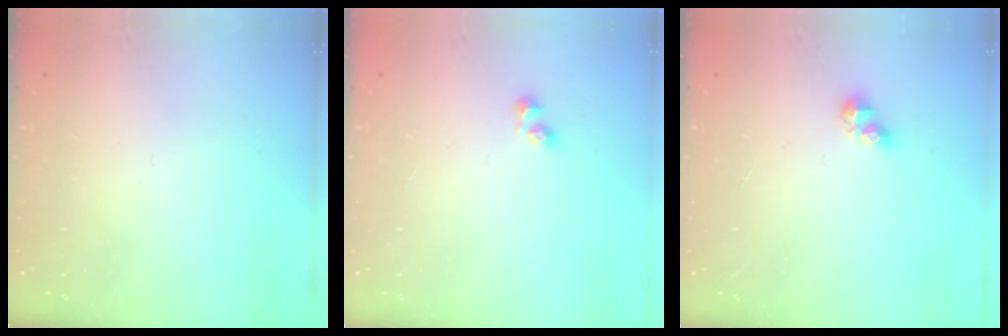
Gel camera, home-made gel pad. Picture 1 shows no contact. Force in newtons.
{"total": 3.0, "press": 2.7, "slide": 1.3}
{"total": 4.8, "press": 4.8, "slide": 0.6}